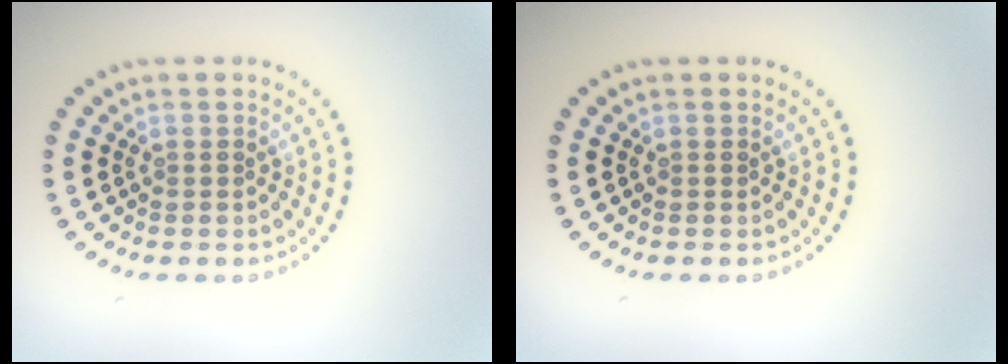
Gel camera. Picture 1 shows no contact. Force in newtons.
{"total": 0.0}